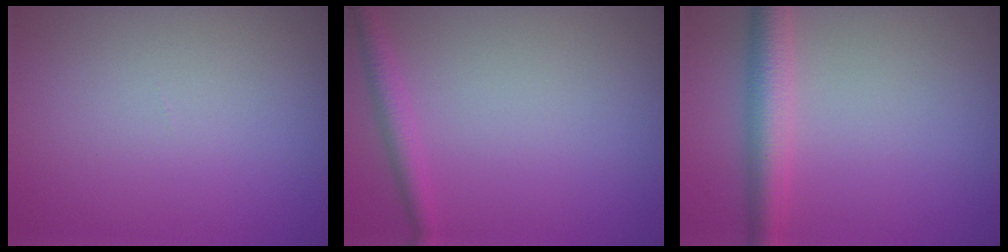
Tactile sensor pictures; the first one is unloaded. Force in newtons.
{"total": 2.1, "press": 2.1, "slide": 0.1}
{"total": 4.2, "press": 4.2, "slide": 0.1}